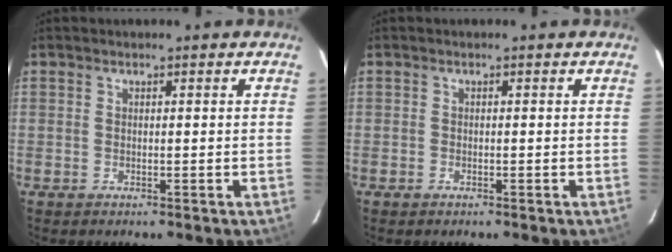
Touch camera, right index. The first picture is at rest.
{"total": 0.5, "force": [-0.4, 0.4, 0.1], "torque": [-0.004, -0.001, -0.007]}